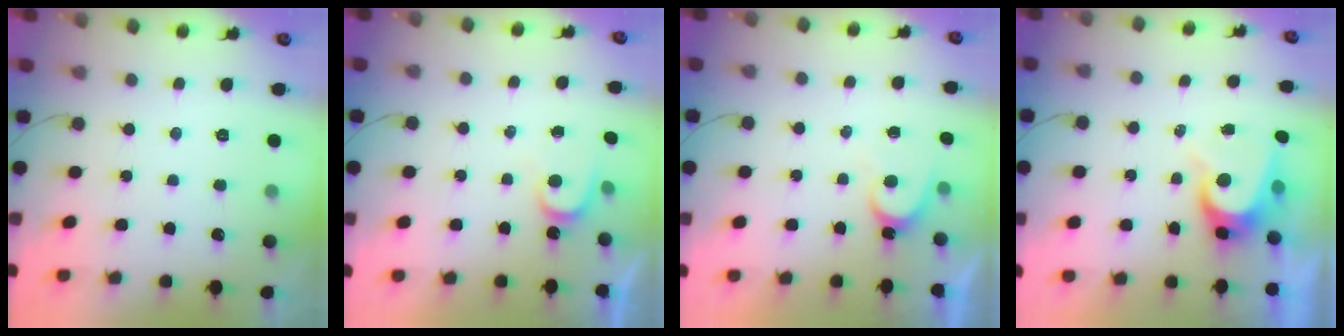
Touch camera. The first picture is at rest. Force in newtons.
{"total": 3.4, "press": 3.3, "slide": 0.3}
{"total": 4.9, "press": 4.8, "slide": 0.5}
{"total": 8.2, "press": 8.1, "slide": 1.0}